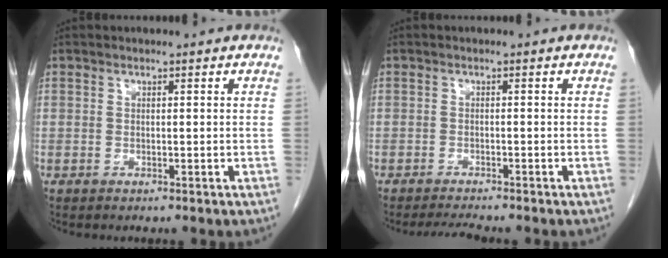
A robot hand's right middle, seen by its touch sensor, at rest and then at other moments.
{"total": 3.0, "force": [-2.8, -0.6, 1.1], "torque": [-0.023, -0.013, -0.048]}